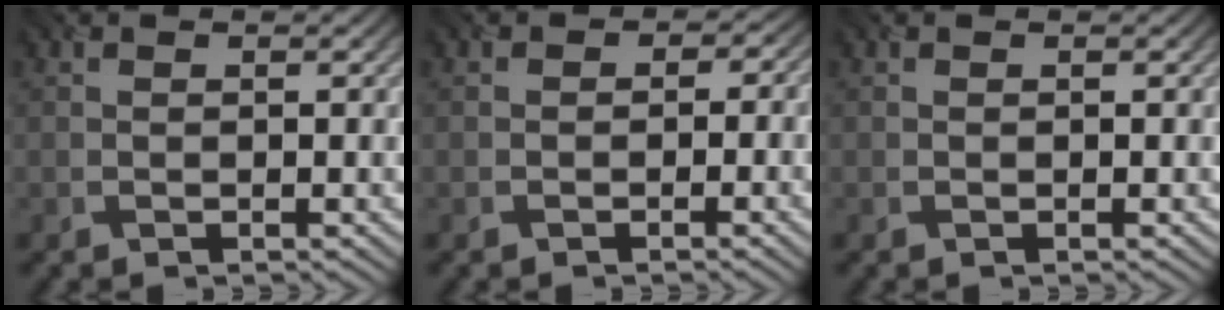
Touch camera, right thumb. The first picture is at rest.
{"total": 1.4, "force": [-0.4, 1.3, 0.4], "torque": [0.002, -0.004, -0.009]}
{"total": 0.0}